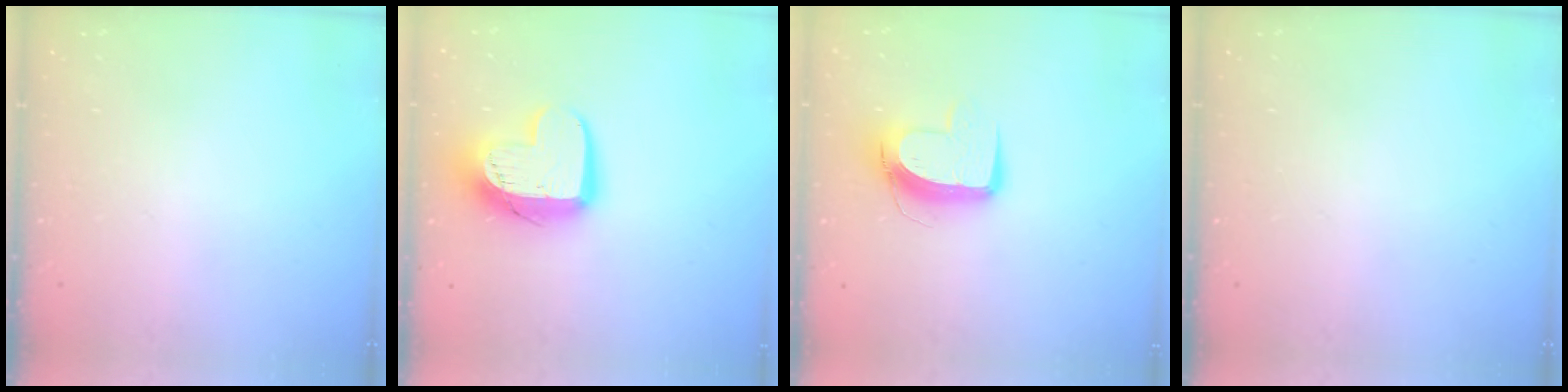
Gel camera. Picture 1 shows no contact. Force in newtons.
{"total": 13.9, "press": 13.9, "slide": 1.0}
{"total": 10.3, "press": 10.3, "slide": 0.8}
{"total": 0.0}